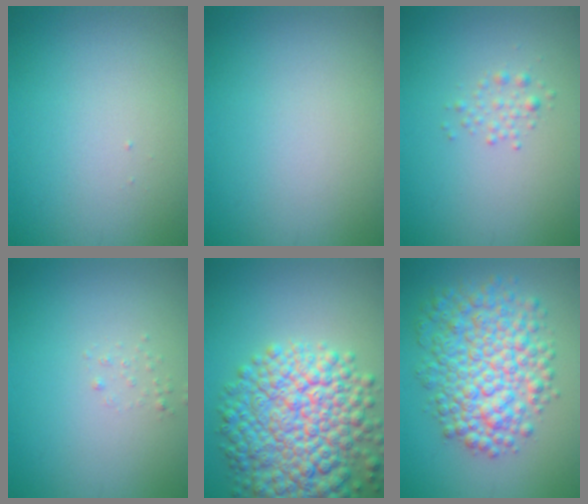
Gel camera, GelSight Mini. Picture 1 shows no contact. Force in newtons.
{"total": 0.0}
{"total": 1.2, "press": 1.2, "slide": 0.0}
{"total": 0.6, "press": 0.6, "slide": 0.1}
{"total": 10.9, "press": 10.9, "slide": 0.5}
{"total": 7.9, "press": 7.9, "slide": 0.2}